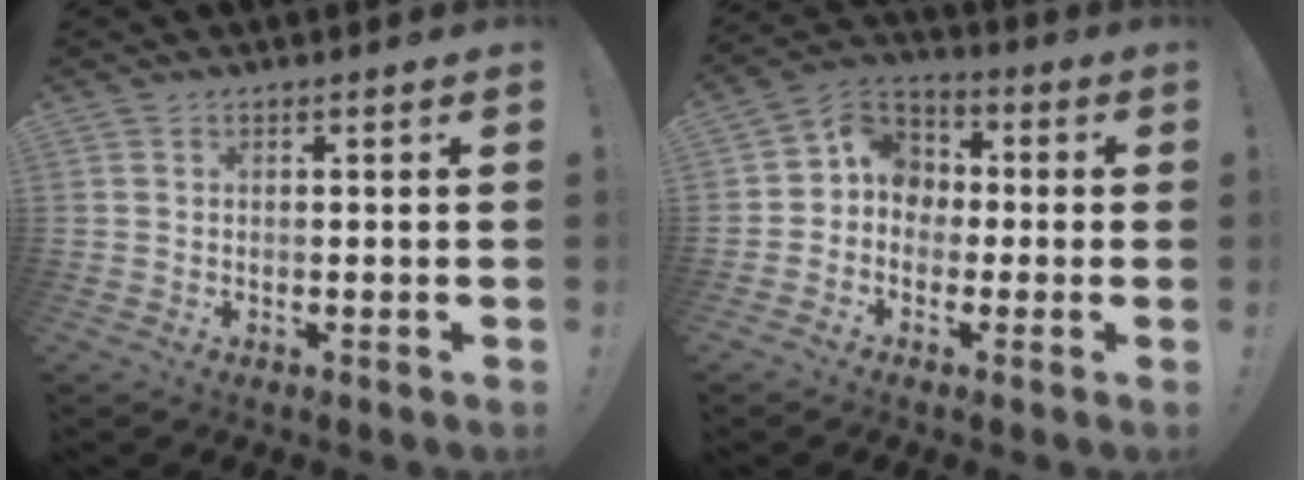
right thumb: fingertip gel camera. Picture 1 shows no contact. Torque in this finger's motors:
{"motor_torque": [1.47, 0.67, 0.64, -0.66, 0.00]}